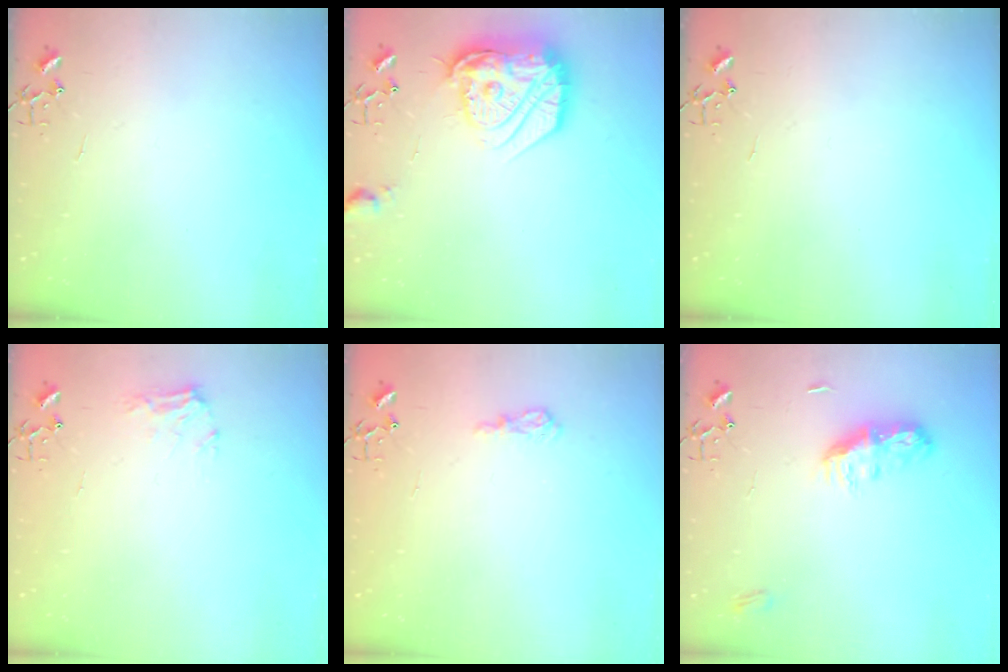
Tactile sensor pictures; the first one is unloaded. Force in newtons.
{"total": 21.6, "press": 21.5, "slide": 1.7}
{"total": 0.0}
{"total": 9.0, "press": 8.9, "slide": 0.9}
{"total": 8.1, "press": 8.1, "slide": 1.0}
{"total": 9.0, "press": 9.0, "slide": 0.1}